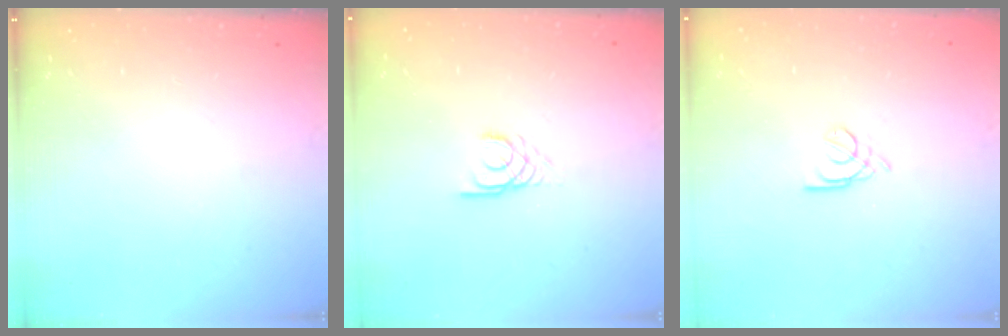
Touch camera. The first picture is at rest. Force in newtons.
{"total": 2.2, "press": 2.2, "slide": 0.2}
{"total": 2.2, "press": 2.1, "slide": 0.5}